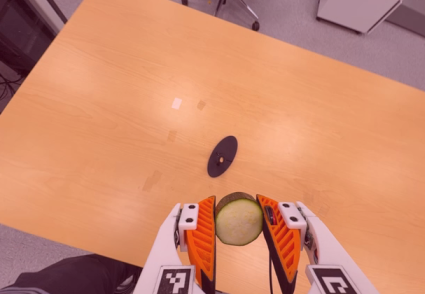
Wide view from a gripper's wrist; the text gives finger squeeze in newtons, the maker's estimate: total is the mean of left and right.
{"total": 11.4, "left": 10.4, "right": 12.3}